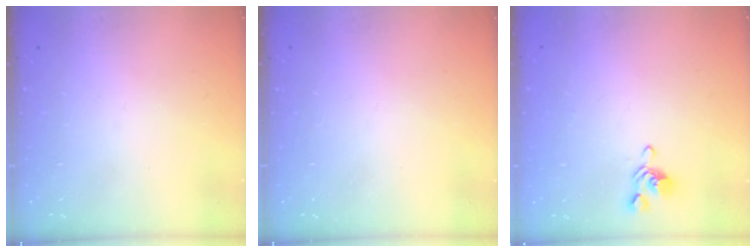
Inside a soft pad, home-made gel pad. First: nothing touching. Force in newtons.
{"total": 0.0}
{"total": 1.3, "press": 1.1, "slide": 0.8}